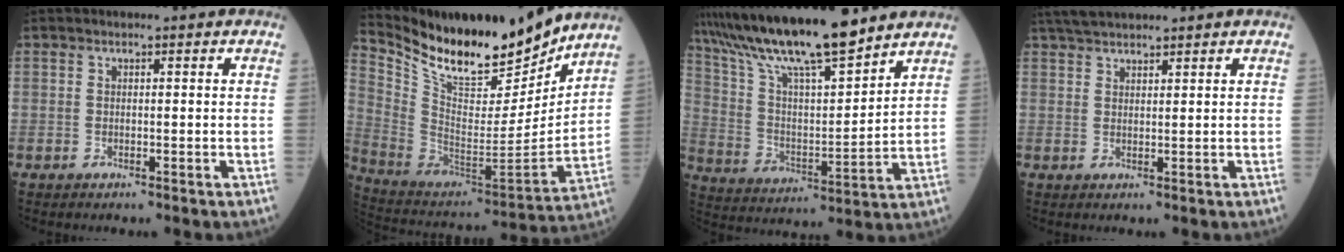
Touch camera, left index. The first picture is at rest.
{"total": 22.3, "force": [18.9, 5.3, 10.5], "torque": [-0.201, -0.028, 0.323]}
{"total": 18.1, "force": [15.1, 1.9, 9.7], "torque": [-0.176, 0.010, 0.275]}
{"total": 5.8, "force": [5.2, 0.8, 2.4], "torque": [-0.045, 0.033, 0.097]}